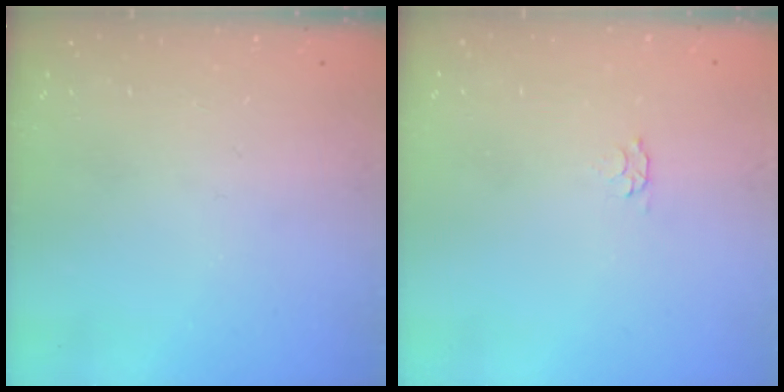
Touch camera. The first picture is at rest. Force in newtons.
{"total": 2.8, "press": 2.7, "slide": 0.5}